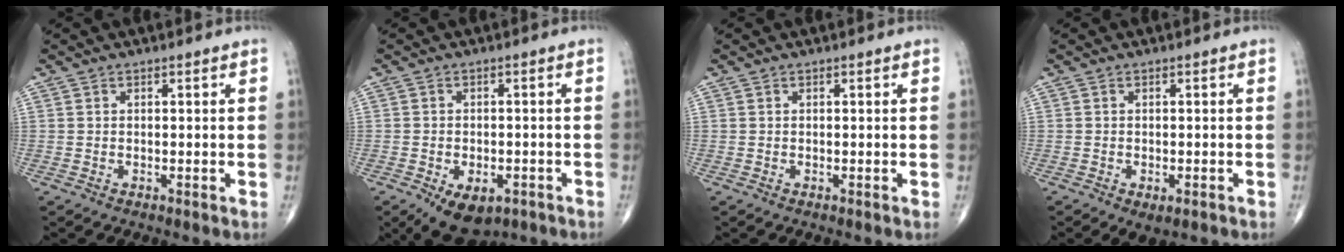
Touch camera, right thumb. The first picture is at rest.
{"total": 9.0, "force": [-4.9, 5.2, 5.5], "torque": [-0.069, 0.011, -0.065]}
{"total": 0.0}
{"total": 3.5, "force": [-1.7, 1.8, 2.5], "torque": [-0.036, 0.001, -0.018]}